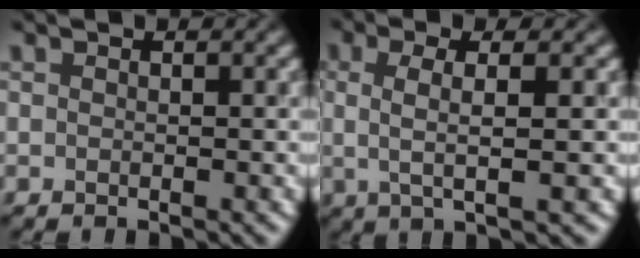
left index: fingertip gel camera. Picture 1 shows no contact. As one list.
[{"total": 3.3, "force": [0.1, 0.7, 3.2], "torque": [-0.060, 0.004, 0.009]}]